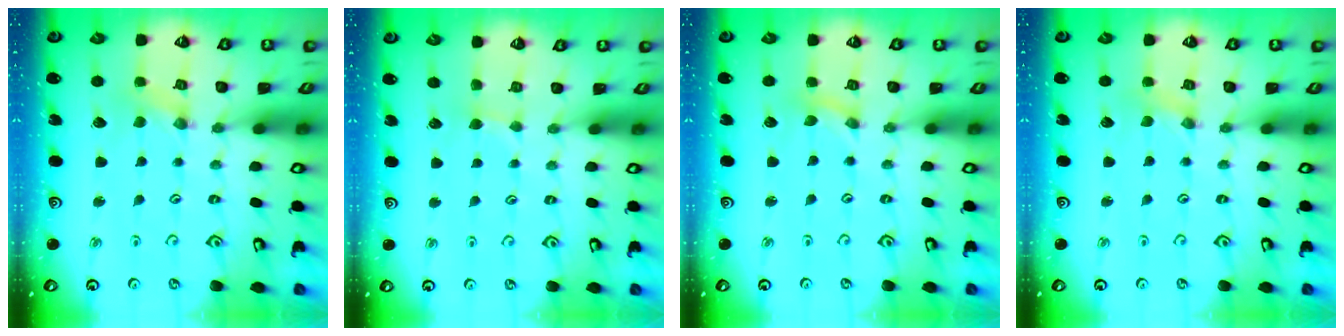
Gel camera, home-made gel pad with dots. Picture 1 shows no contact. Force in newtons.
{"total": 1.3, "press": 1.3, "slide": 0.2}
{"total": 0.0}
{"total": 0.0}